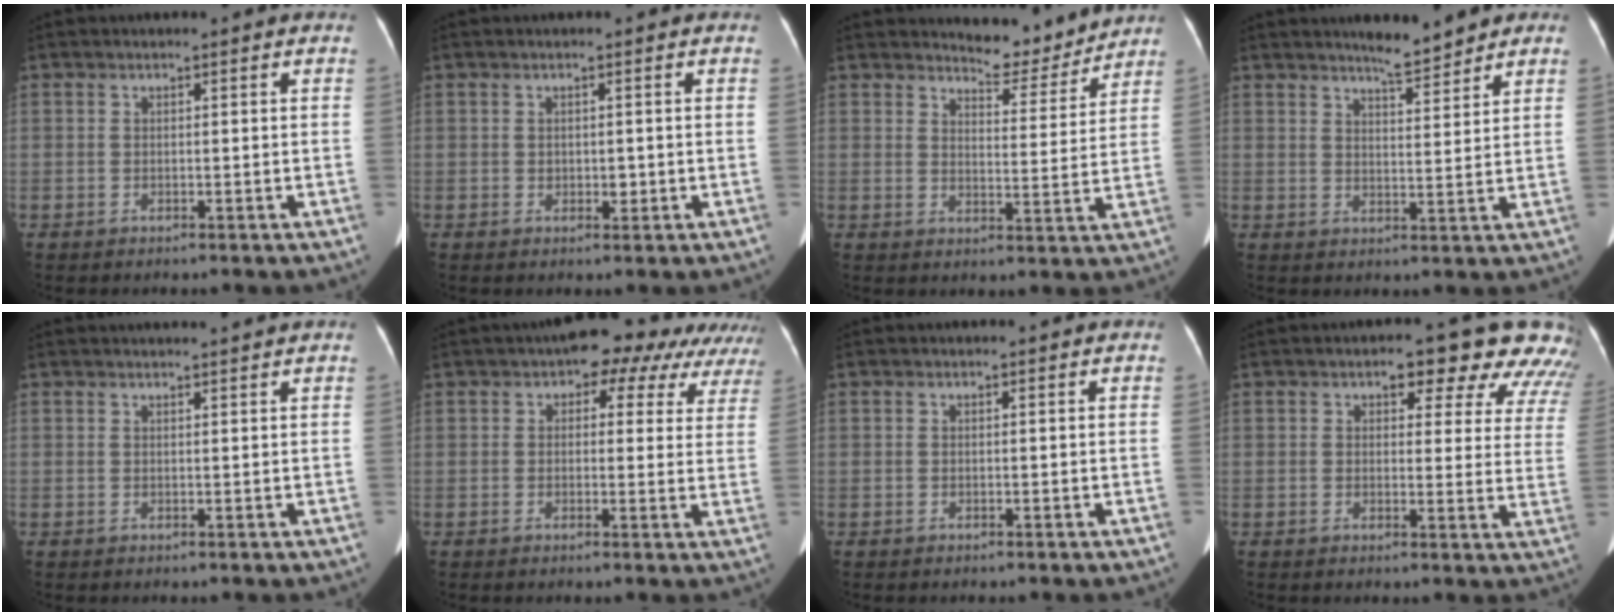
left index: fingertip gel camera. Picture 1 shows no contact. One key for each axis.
{"total": 1.1, "fx": -0.1, "fy": 0.8, "fz": 0.7, "tx": -0.011, "ty": 0.000, "tz": 0.000}
{"total": 6.4, "fx": 6.4, "fy": 0.9, "fz": 0.1, "tx": -0.008, "ty": -0.014, "tz": 0.088}
{"total": 5.2, "fx": 4.6, "fy": 0.8, "fz": 2.3, "tx": -0.035, "ty": -0.001, "tz": 0.072}
{"total": 3.7, "fx": 3.6, "fy": -0.5, "fz": 1.0, "tx": -0.013, "ty": 0.015, "tz": 0.044}
{"total": 9.8, "fx": 7.3, "fy": 4.7, "fz": 4.6, "tx": -0.029, "ty": 0.021, "tz": 0.069}
{"total": 0.0}
{"total": 12.7, "fx": 9.6, "fy": 4.9, "fz": 6.7, "tx": -0.044, "ty": 0.002, "tz": 0.086}